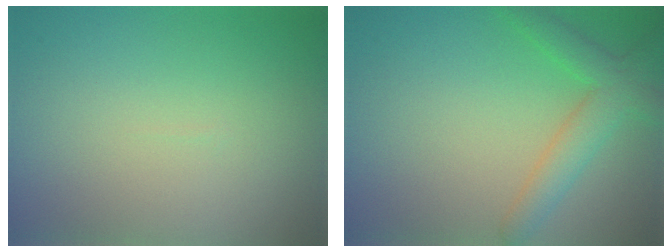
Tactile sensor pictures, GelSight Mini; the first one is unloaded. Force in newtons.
{"total": 3.9, "press": 3.9, "slide": 0.2}